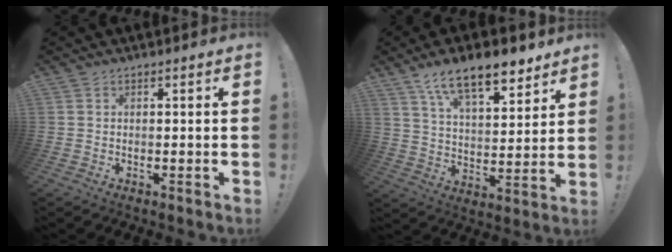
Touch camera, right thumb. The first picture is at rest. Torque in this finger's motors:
{"motor_torque": [-0.33, 0.91, 1.29, 0.98, 0.12]}